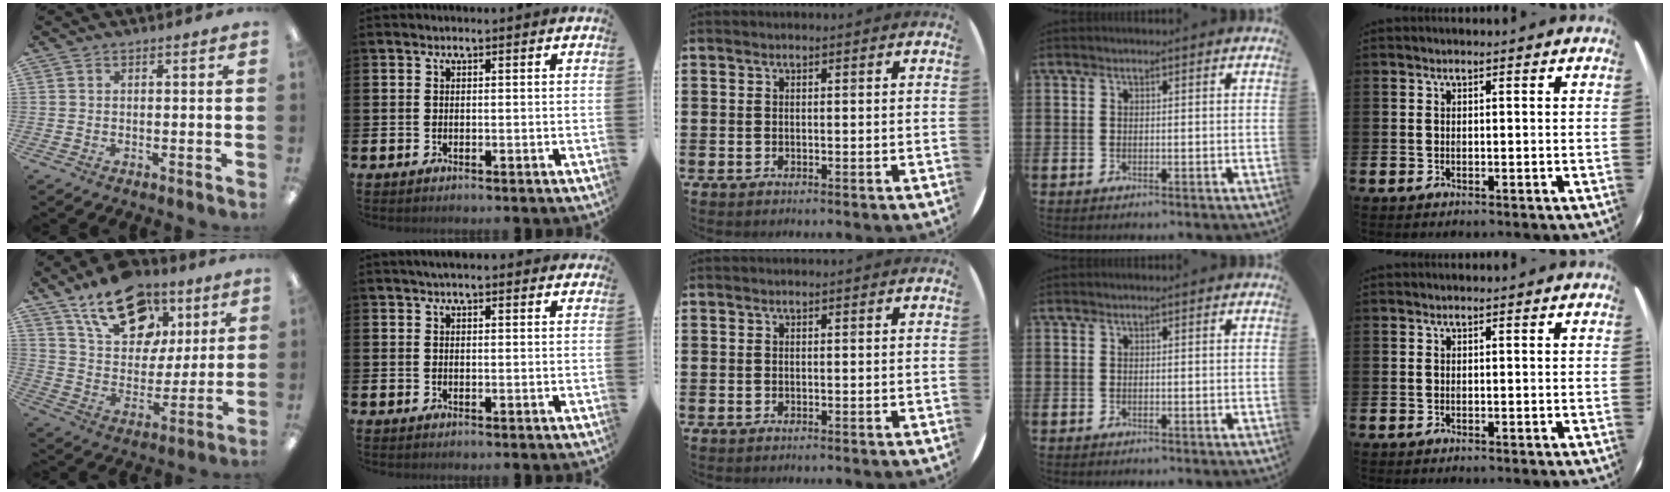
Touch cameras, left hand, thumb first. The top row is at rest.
{"thumb": {"total": 19.3, "force": [11.8, 11.8, 9.8], "torque": [-0.151, -0.054, 0.208]}, "index": {"total": 2.3, "force": [2.1, 0.4, 0.8], "torque": [-0.009, -0.004, 0.036]}}